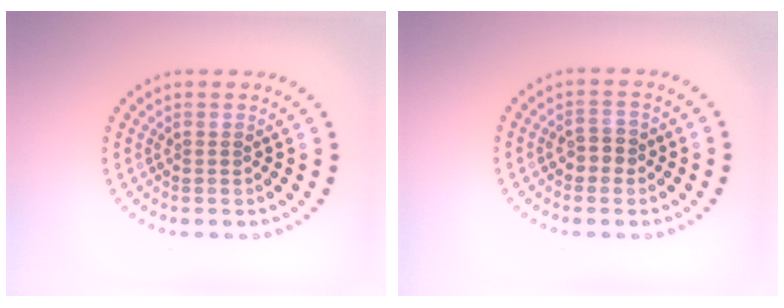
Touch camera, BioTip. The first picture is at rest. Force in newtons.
{"total": 1.9, "press": 1.8, "slide": 0.5}